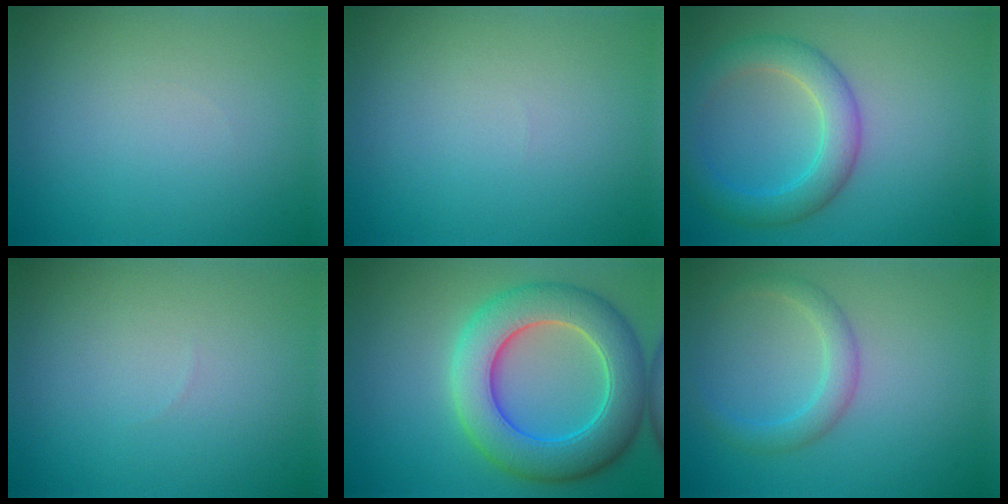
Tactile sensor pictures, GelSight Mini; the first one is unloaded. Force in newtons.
{"total": 0.0}
{"total": 4.5, "press": 4.4, "slide": 0.3}
{"total": 0.0}
{"total": 8.8, "press": 8.8, "slide": 0.7}
{"total": 2.4, "press": 2.4, "slide": 0.1}